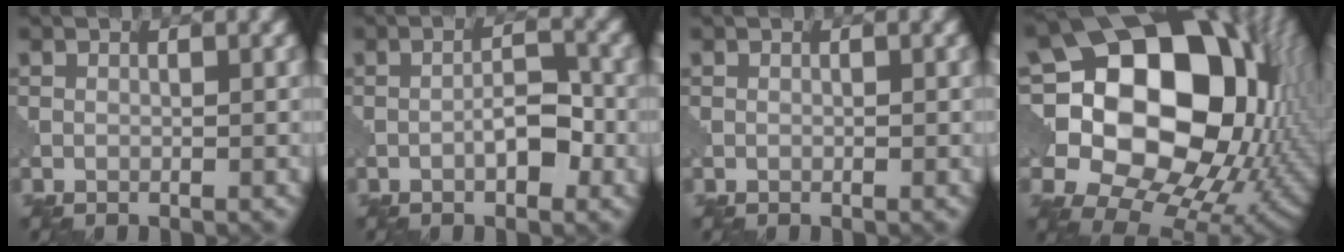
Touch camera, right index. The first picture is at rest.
{"total": 2.8, "force": [-1.1, 1.0, 2.4], "torque": [-0.037, 0.008, -0.021]}
{"total": 0.0}
{"total": 19.9, "force": [2.6, 14.8, 13.0], "torque": [-0.215, 0.016, 0.059]}